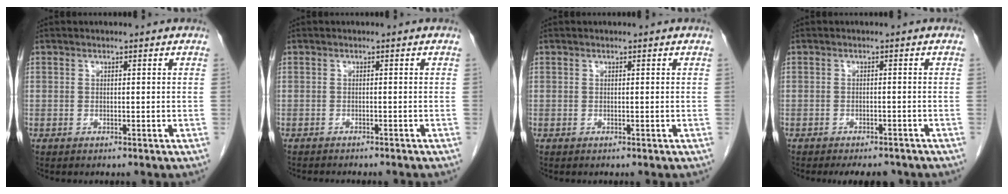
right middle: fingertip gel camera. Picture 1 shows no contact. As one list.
[{"total": 6.2, "force": [-5.6, 1.1, 2.5], "torque": [-0.027, -0.008, -0.068]}, {"total": 0.0}, {"total": 5.6, "force": [-4.8, 2.0, 2.1], "torque": [-0.019, -0.005, -0.059]}]